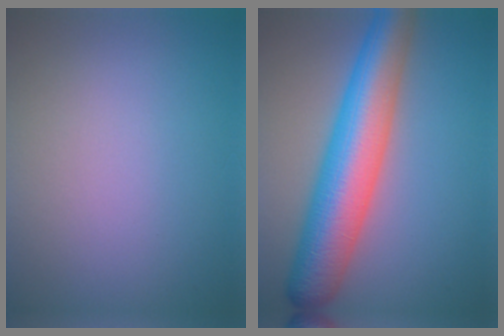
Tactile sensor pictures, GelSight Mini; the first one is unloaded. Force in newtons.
{"total": 9.6, "press": 9.6, "slide": 0.3}